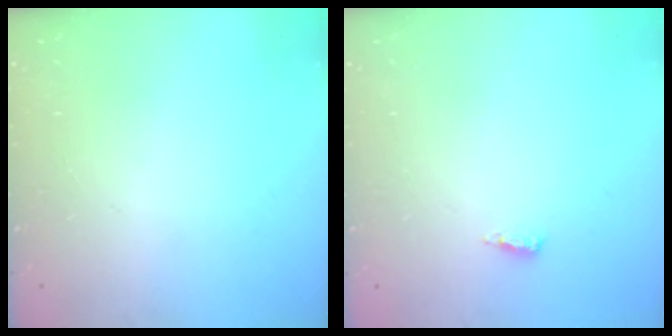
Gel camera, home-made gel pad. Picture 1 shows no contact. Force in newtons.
{"total": 2.7, "press": 2.5, "slide": 1.0}